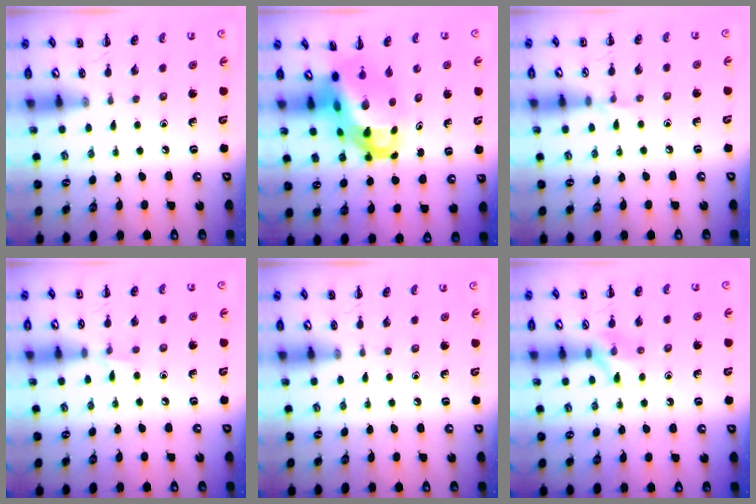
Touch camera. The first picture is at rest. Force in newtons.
{"total": 8.7, "press": 8.4, "slide": 2.4}
{"total": 4.3, "press": 4.0, "slide": 1.6}
{"total": 4.2, "press": 4.0, "slide": 1.2}
{"total": 0.0}
{"total": 8.1, "press": 8.1, "slide": 0.4}